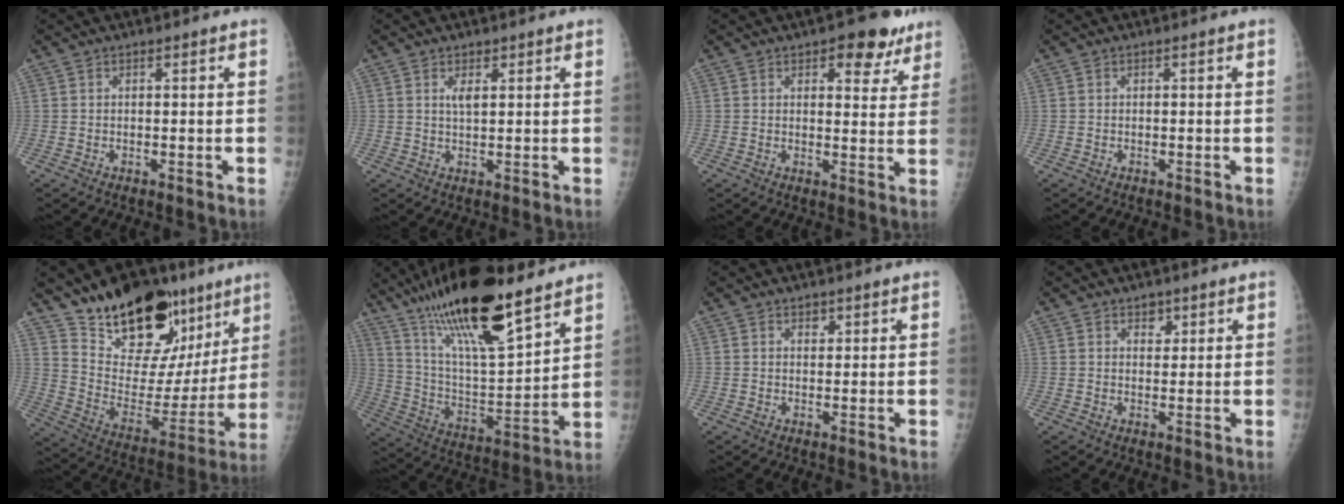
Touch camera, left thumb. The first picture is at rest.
{"total": 2.3, "force": [1.2, 1.1, 1.7], "torque": [-0.025, -0.006, 0.022]}
{"total": 8.0, "force": [5.0, 3.9, 4.9], "torque": [-0.024, -0.020, 0.061]}
{"total": 0.0}
{"total": 26.5, "force": [17.4, 13.5, 14.8], "torque": [-0.180, -0.072, 0.279]}
{"total": 25.2, "force": [18.0, 6.1, 16.6], "torque": [-0.272, -0.064, 0.320]}
{"total": 1.6, "force": [1.1, 1.0, 0.6], "torque": [0.003, -0.005, 0.014]}
{"total": 2.5, "force": [1.5, 1.7, 1.0], "torque": [0.003, -0.009, 0.023]}